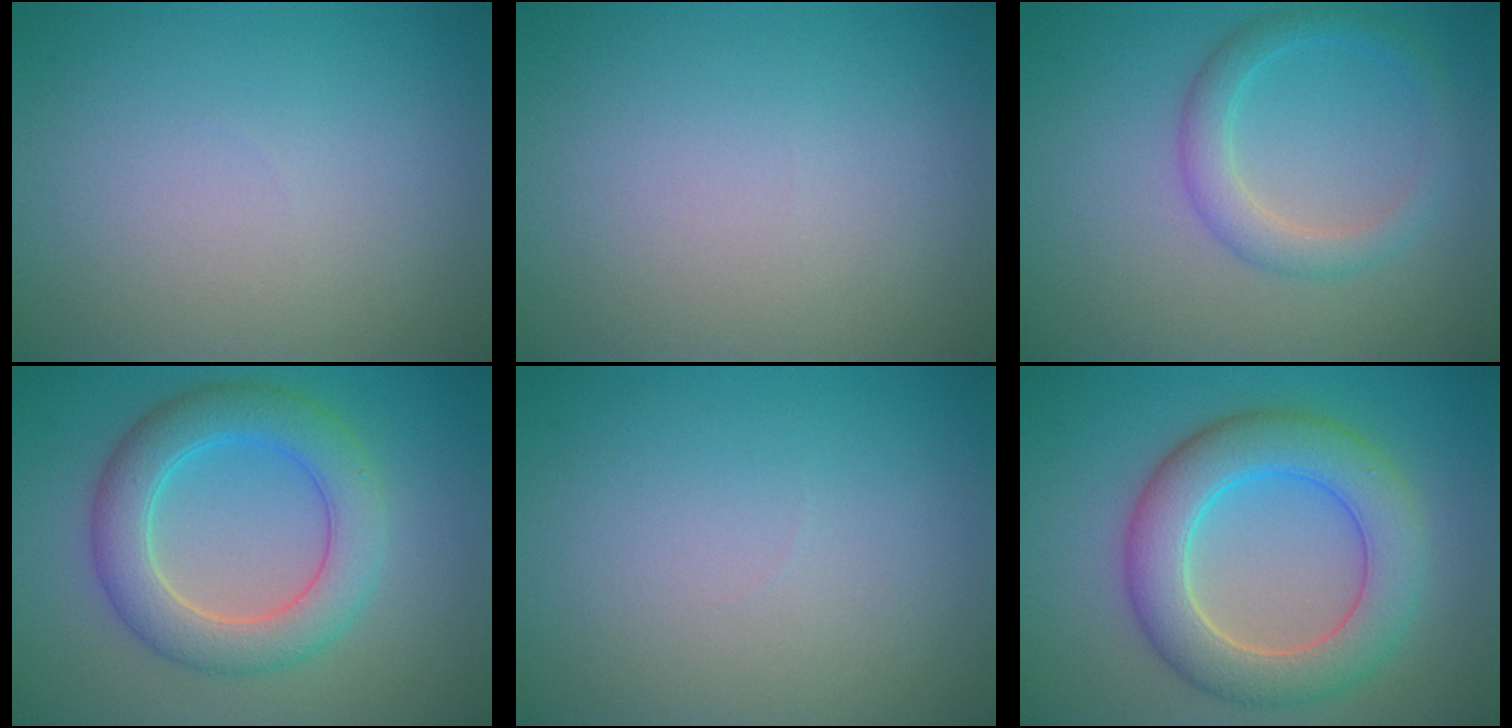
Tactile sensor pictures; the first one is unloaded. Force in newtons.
{"total": 0.0}
{"total": 2.7, "press": 2.7, "slide": 0.1}
{"total": 5.9, "press": 5.9, "slide": 0.4}
{"total": 0.0}
{"total": 7.2, "press": 7.1, "slide": 0.6}